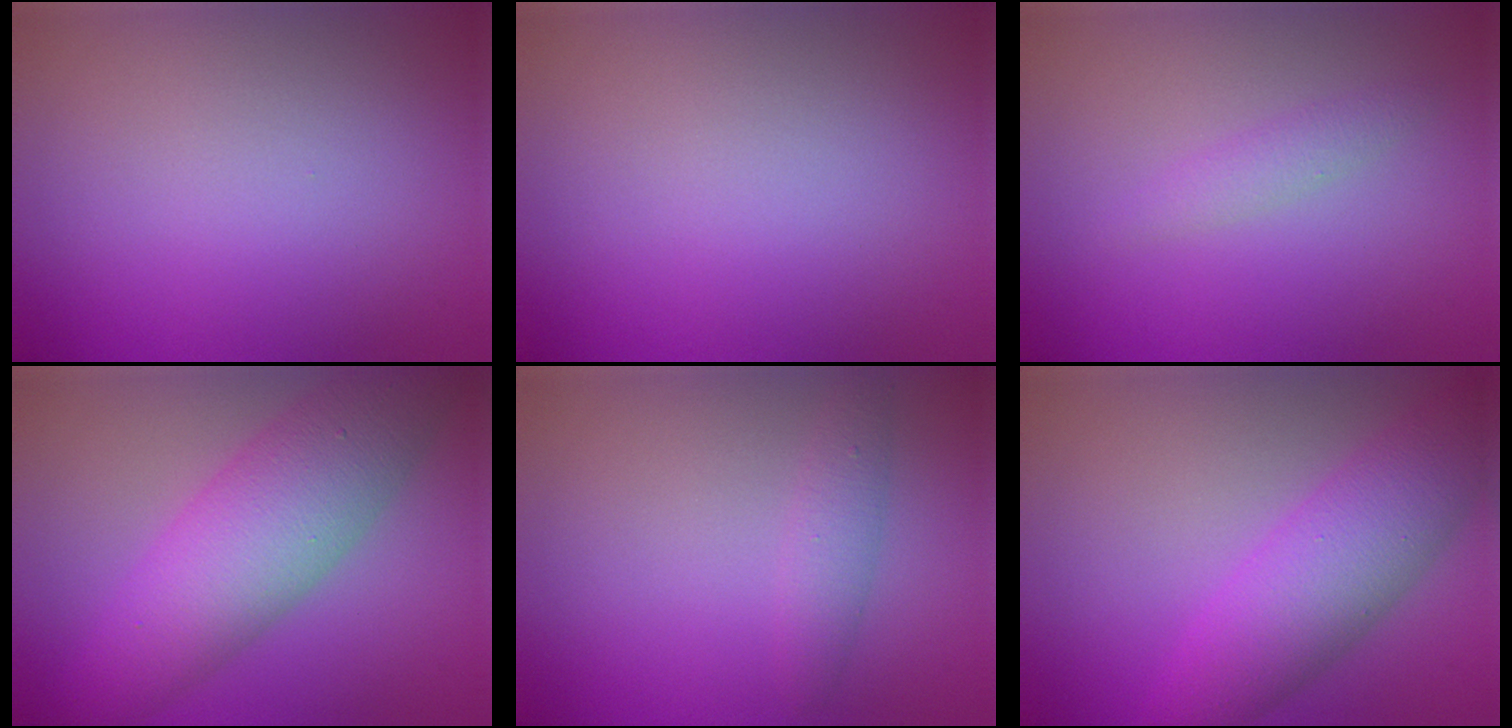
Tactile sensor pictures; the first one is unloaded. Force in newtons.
{"total": 0.0}
{"total": 1.3, "press": 1.3, "slide": 0.0}
{"total": 8.2, "press": 8.2, "slide": 0.2}
{"total": 1.7, "press": 1.7, "slide": 0.1}
{"total": 6.4, "press": 6.4, "slide": 0.2}